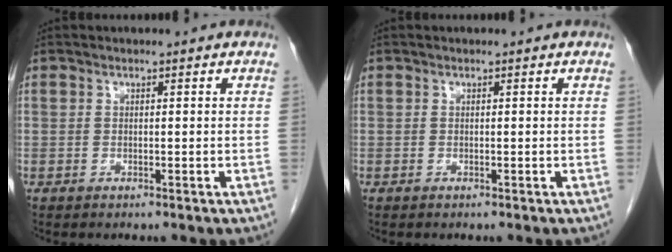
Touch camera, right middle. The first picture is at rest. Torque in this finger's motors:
{"motor_torque": [0.08, -0.29, 0.03, 0.01]}